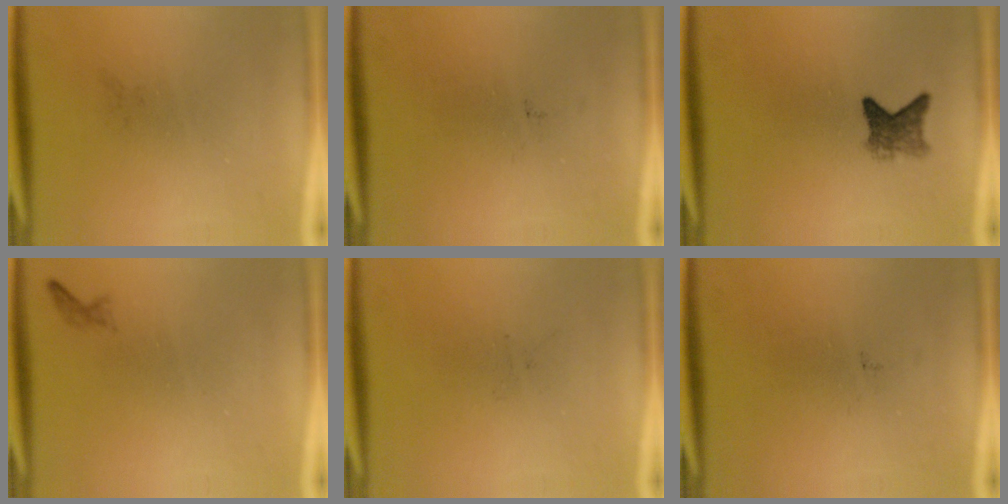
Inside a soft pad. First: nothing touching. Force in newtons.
{"total": 0.0}
{"total": 3.1}
{"total": 0.6}
{"total": 0.0}
{"total": 0.0}